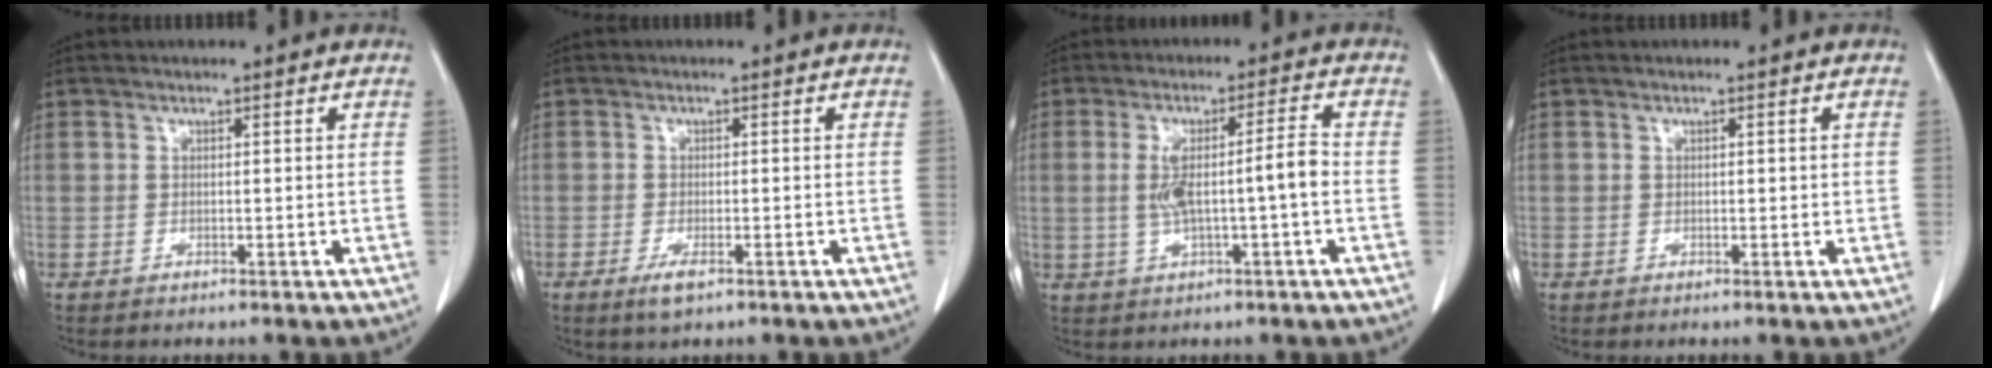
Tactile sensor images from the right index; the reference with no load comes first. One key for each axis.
{"total": 2.6, "fx": -1.4, "fy": 0.6, "fz": 2.0, "tx": -0.040, "ty": -0.004, "tz": -0.022}
{"total": 7.6, "fx": -0.6, "fy": 0.4, "fz": 7.6, "tx": -0.141, "ty": 0.016, "tz": -0.006}
{"total": 0.8, "fx": 0.1, "fy": 0.4, "fz": 0.7, "tx": -0.008, "ty": 0.001, "tz": 0.003}